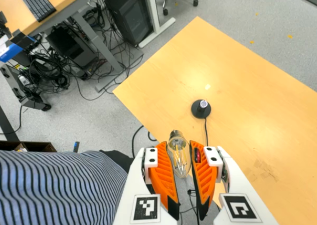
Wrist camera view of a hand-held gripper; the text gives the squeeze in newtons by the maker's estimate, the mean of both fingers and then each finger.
{"total": 21.0, "left": 26.3, "right": 15.7}